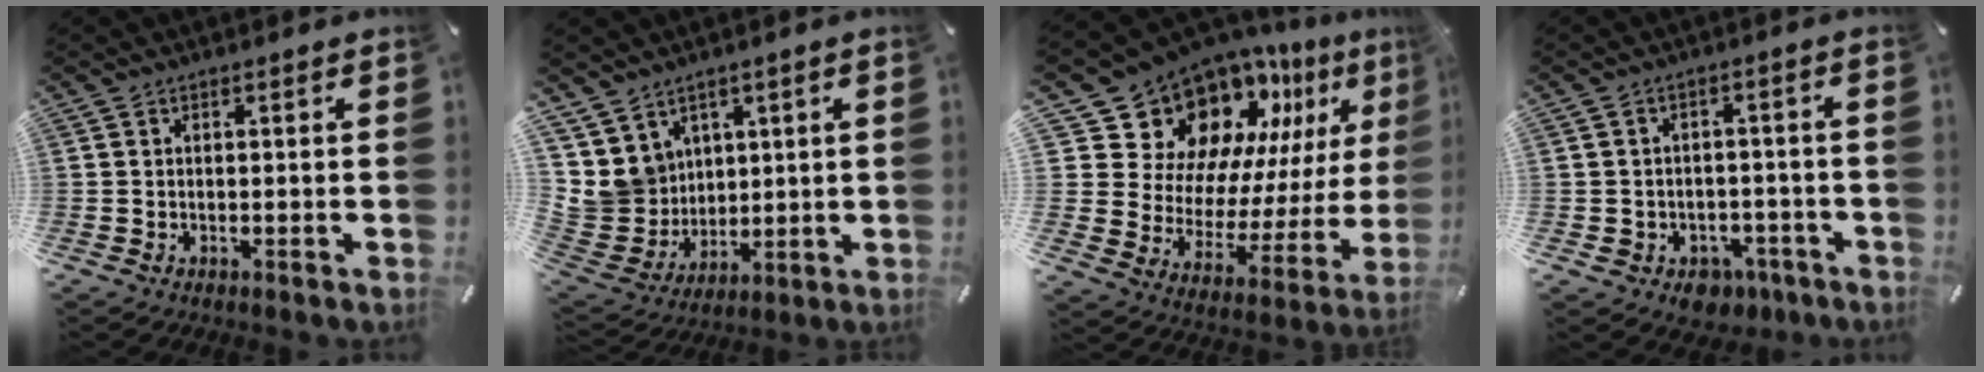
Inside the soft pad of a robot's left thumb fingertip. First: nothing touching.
{"total": 10.1, "force": [4.6, 8.9, 1.1], "torque": [-0.054, -0.044, 0.097]}
{"total": 18.0, "force": [14.3, 10.1, 4.2], "torque": [-0.077, -0.143, 0.268]}
{"total": 4.9, "force": [-2.3, 4.1, 1.4], "torque": [-0.017, 0.017, -0.040]}